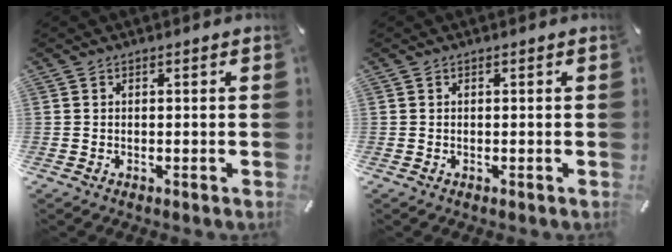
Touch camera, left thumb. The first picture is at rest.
{"total": 0.0}